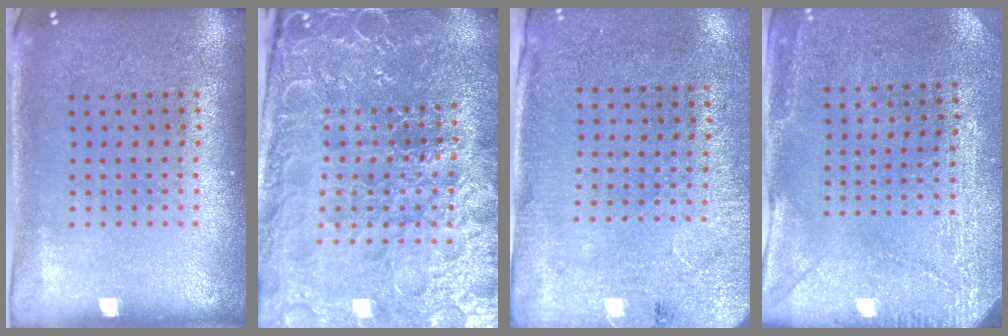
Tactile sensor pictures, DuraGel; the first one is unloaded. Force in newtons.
{"total": 4.9, "press": 4.7, "slide": 1.4}
{"total": 2.6, "press": 2.2, "slide": 1.4}
{"total": 2.9, "press": 2.6, "slide": 1.3}